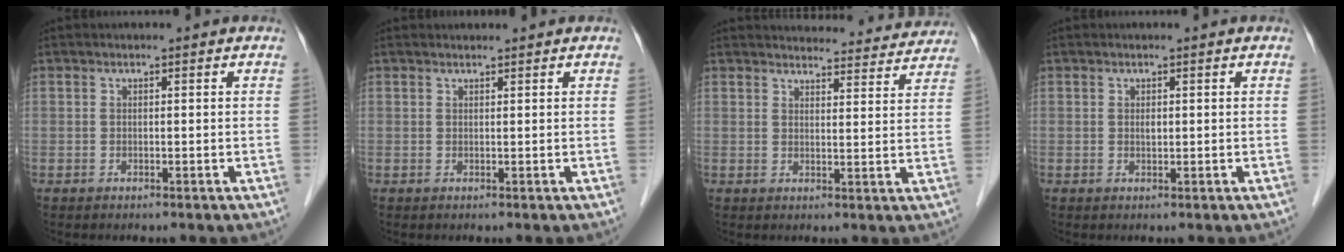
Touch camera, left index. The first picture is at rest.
{"total": 0.7, "force": [0.7, 0.1, 0.0], "torque": [-0.010, 0.005, 0.015]}
{"total": 15.7, "force": [15.3, 2.9, 2.2], "torque": [-0.001, -0.010, 0.165]}
{"total": 0.7, "force": [0.2, 0.4, 0.5], "torque": [-0.011, -0.001, 0.004]}